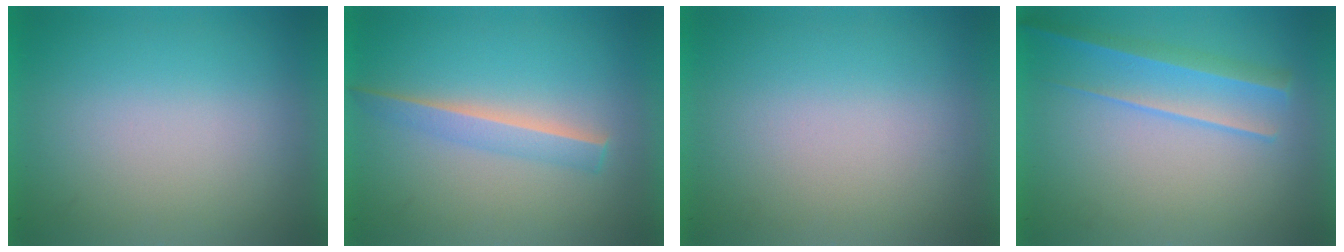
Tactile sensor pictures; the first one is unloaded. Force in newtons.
{"total": 2.4}
{"total": 0.0}
{"total": 2.1}